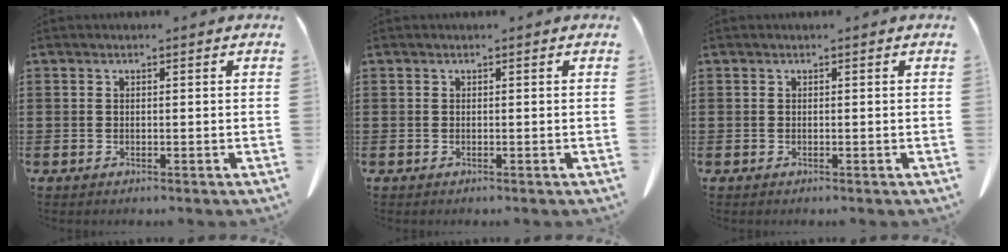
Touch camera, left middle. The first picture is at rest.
{"total": 0.0}
{"total": 0.0}